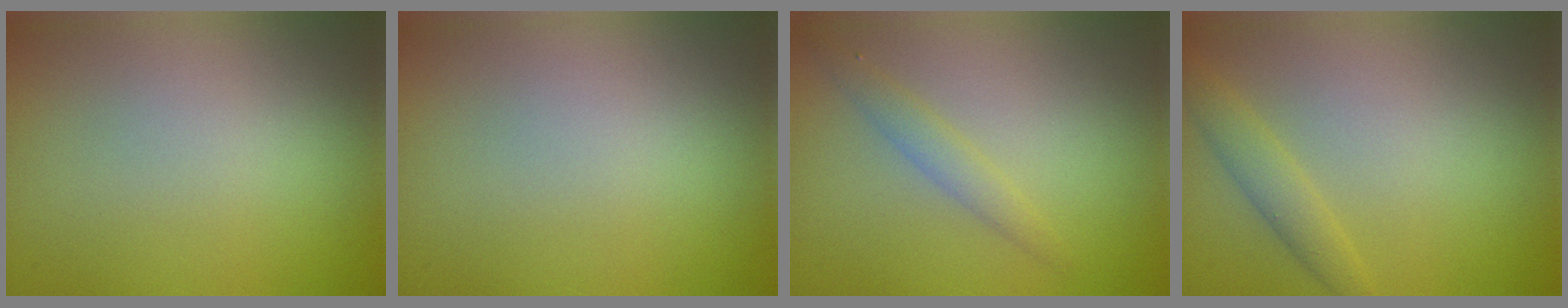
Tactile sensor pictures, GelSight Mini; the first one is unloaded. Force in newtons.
{"total": 0.0}
{"total": 1.7, "press": 1.7, "slide": 0.0}
{"total": 2.0, "press": 2.0, "slide": 0.1}